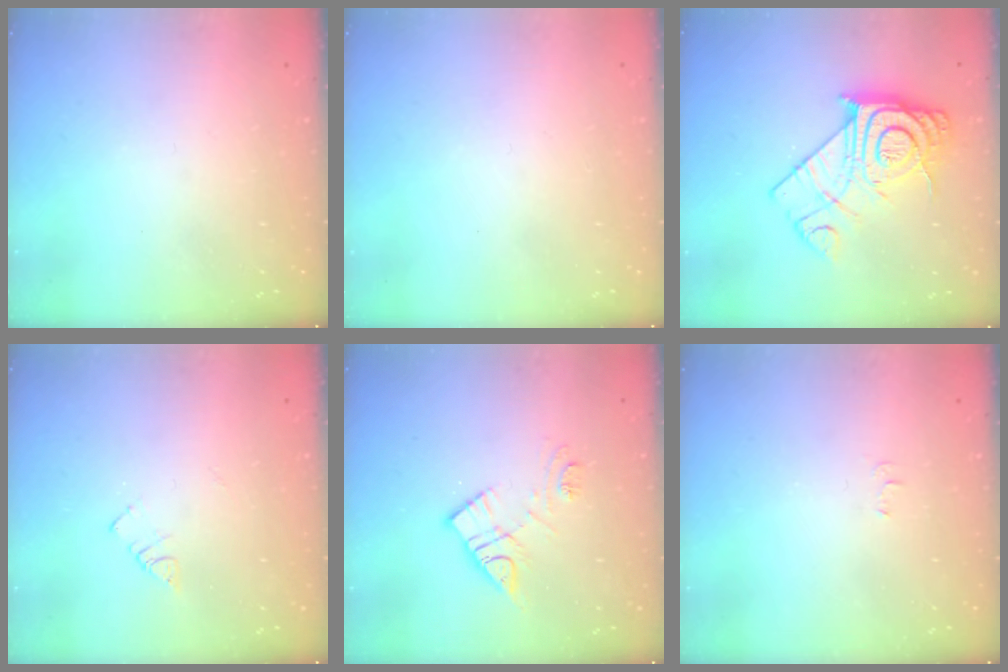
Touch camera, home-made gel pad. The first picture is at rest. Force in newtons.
{"total": 1.6, "press": 1.6, "slide": 0.1}
{"total": 17.2, "press": 17.1, "slide": 1.3}
{"total": 4.0, "press": 4.0, "slide": 0.4}
{"total": 11.6, "press": 11.6, "slide": 0.9}
{"total": 3.0, "press": 3.0, "slide": 0.5}